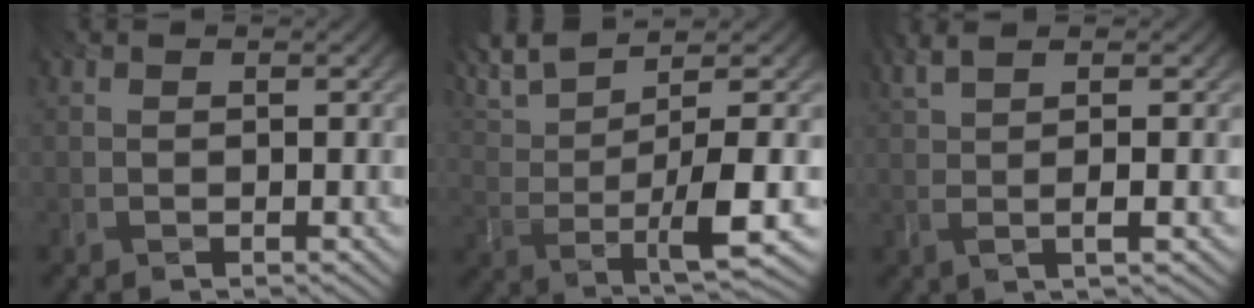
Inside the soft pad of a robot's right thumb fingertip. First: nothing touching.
{"total": 8.8, "force": [3.2, 2.1, 7.9], "torque": [-0.154, 0.010, 0.061]}
{"total": 4.1, "force": [1.0, 0.5, 3.9], "torque": [-0.068, 0.015, 0.007]}